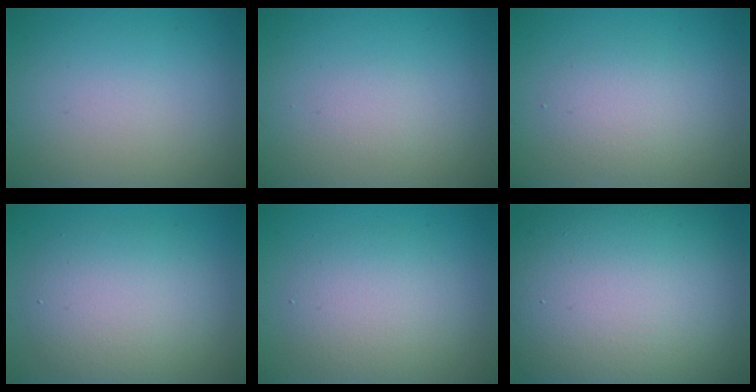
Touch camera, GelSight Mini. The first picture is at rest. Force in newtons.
{"total": 0.9, "press": 0.9, "slide": 0.0}
{"total": 2.4, "press": 2.4, "slide": 0.1}
{"total": 5.7, "press": 5.7, "slide": 0.4}
{"total": 4.0, "press": 3.9, "slide": 0.2}
{"total": 17.5, "press": 17.5, "slide": 0.9}